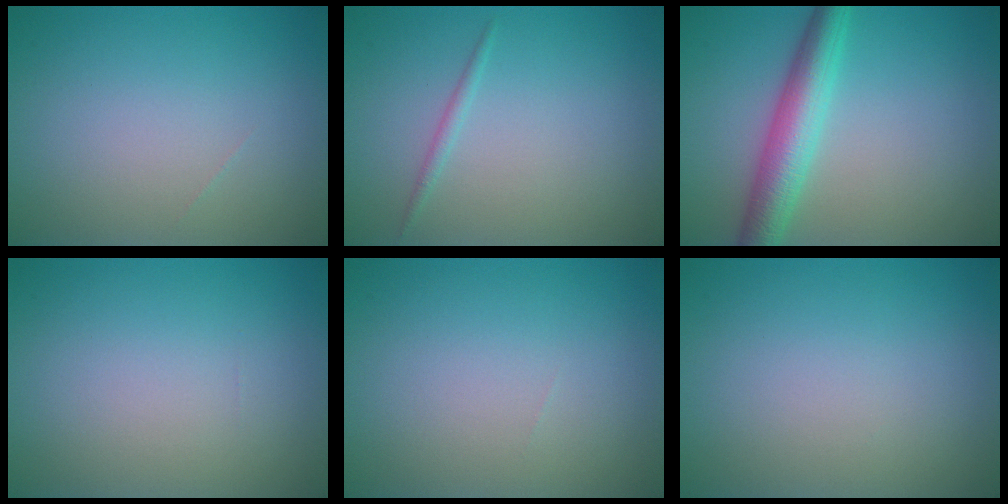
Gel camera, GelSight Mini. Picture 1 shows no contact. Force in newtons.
{"total": 0.8, "press": 0.8, "slide": 0.0}
{"total": 5.0, "press": 5.0, "slide": 0.0}
{"total": 0.0}
{"total": 0.0}
{"total": 0.0}